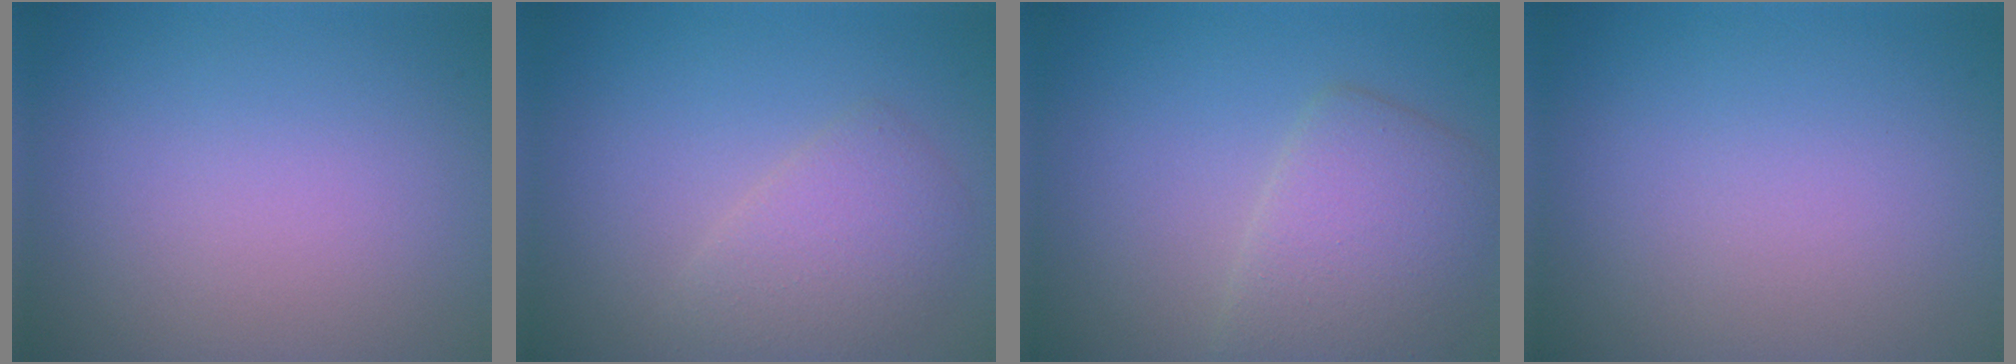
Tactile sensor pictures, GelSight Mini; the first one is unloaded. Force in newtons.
{"total": 2.9, "press": 2.9, "slide": 0.1}
{"total": 4.7, "press": 4.7, "slide": 0.3}
{"total": 0.0}